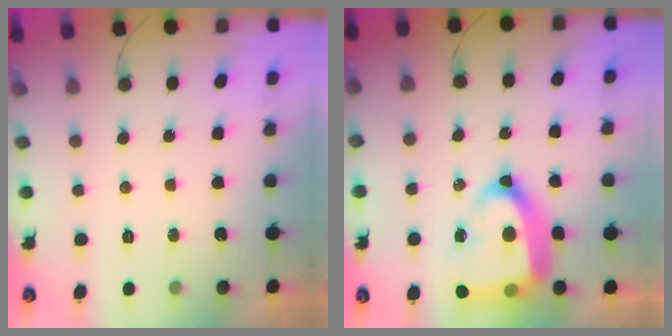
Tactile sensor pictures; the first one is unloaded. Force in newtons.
{"total": 20.1, "press": 20.0, "slide": 1.7}